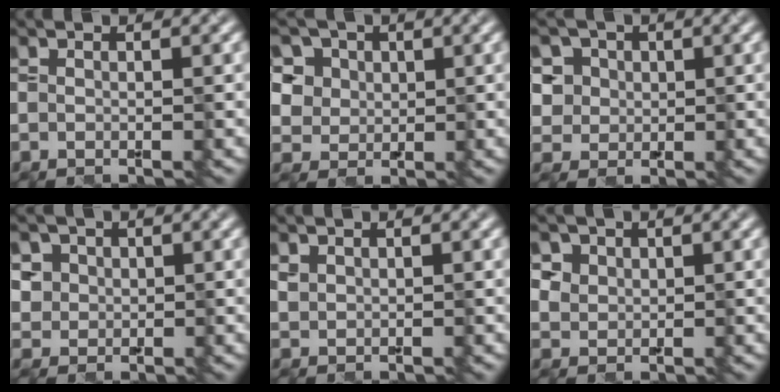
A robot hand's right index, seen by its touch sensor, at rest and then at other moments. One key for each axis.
{"total": 9.3, "fx": 4.7, "fy": 7.1, "fz": 3.7, "tx": -0.089, "ty": 0.021, "tz": 0.062}
{"total": 6.1, "fx": 2.6, "fy": 5.1, "fz": 2.2, "tx": -0.040, "ty": 0.016, "tz": 0.033}
{"total": 3.6, "fx": 1.4, "fy": 3.0, "fz": 1.1, "tx": -0.026, "ty": 0.005, "tz": 0.031}
{"total": 0.9, "fx": 0.7, "fy": 0.6, "fz": 0.1, "tx": -0.004, "ty": -0.001, "tz": 0.019}
{"total": 4.3, "fx": 2.4, "fy": 3.2, "fz": 1.6, "tx": -0.045, "ty": 0.003, "tz": 0.048}